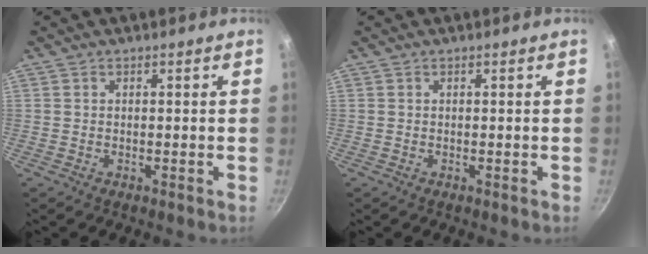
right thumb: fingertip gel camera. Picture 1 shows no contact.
{"total": 0.0}